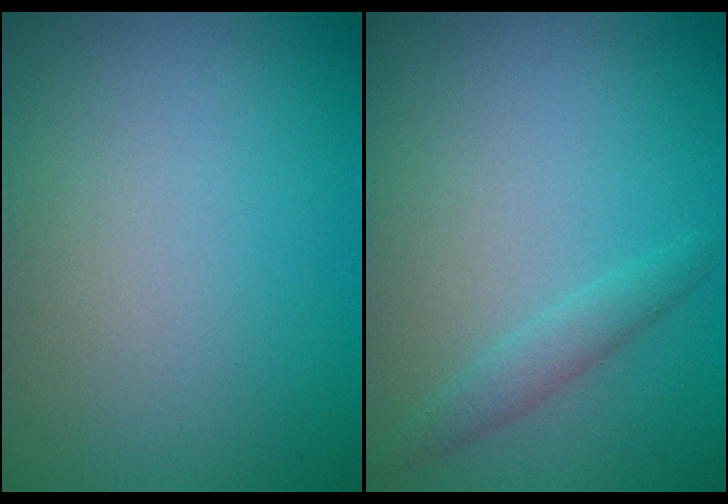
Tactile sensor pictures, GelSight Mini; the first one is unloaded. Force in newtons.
{"total": 1.5, "press": 1.5, "slide": 0.0}